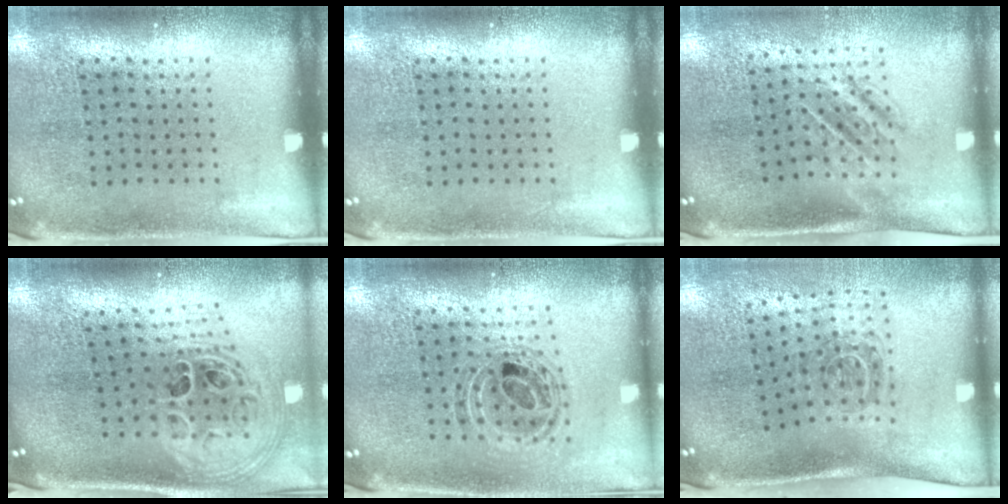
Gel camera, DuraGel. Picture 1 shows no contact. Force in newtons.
{"total": 0.0}
{"total": 1.7, "press": 1.3, "slide": 1.1}
{"total": 2.4, "press": 1.7, "slide": 1.7}
{"total": 0.7, "press": 0.7, "slide": 0.1}
{"total": 1.9, "press": 1.2, "slide": 1.5}